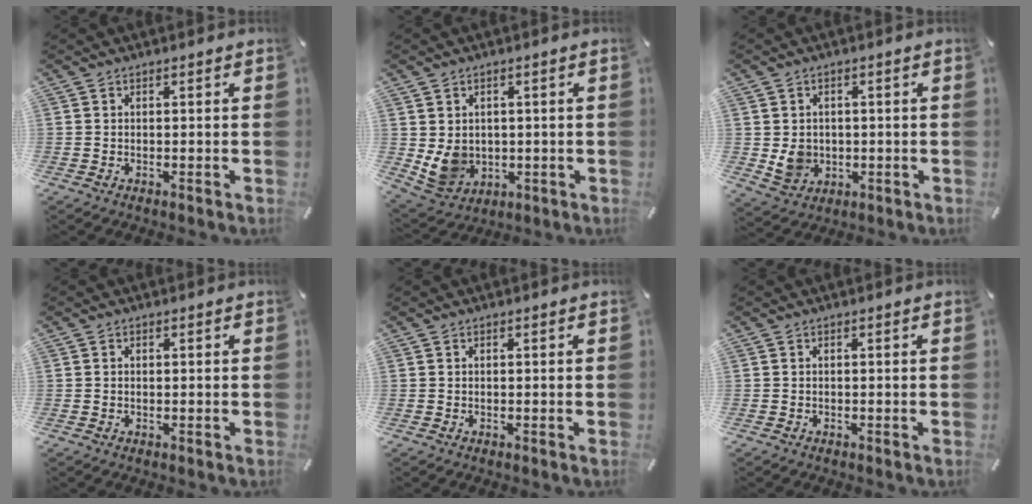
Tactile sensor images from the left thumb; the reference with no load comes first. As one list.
[{"total": 7.8, "force": [1.1, 7.2, 2.8], "torque": [-0.065, -0.011, 0.025]}, {"total": 5.6, "force": [-0.3, 5.3, 2.0], "torque": [-0.033, -0.003, -0.006]}, {"total": 0.6, "force": [0.0, 0.4, 0.4], "torque": [-0.009, 0.001, 0.000]}, {"total": 0.0}, {"total": 0.0}]